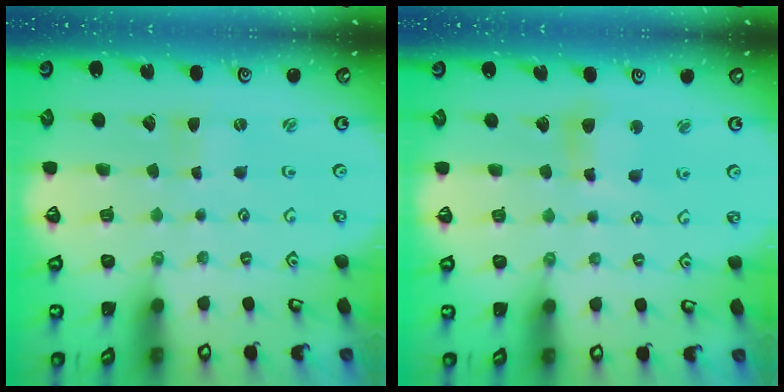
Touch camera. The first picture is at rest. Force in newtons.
{"total": 8.8, "press": 8.8, "slide": 1.0}